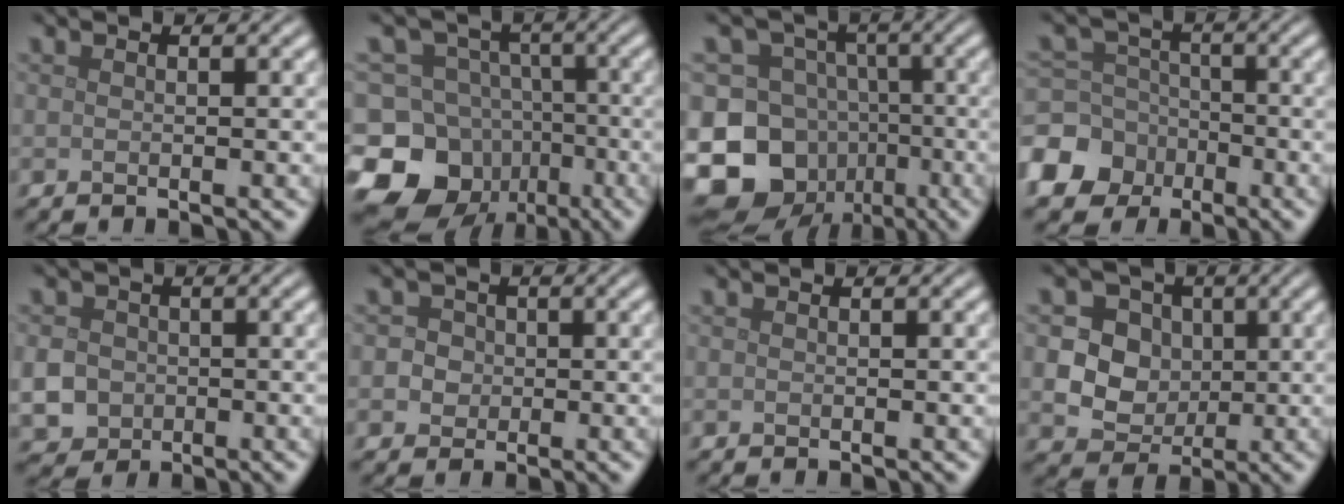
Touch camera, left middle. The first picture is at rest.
{"total": 15.4, "force": [-7.5, 12.7, 4.5], "torque": [-0.117, -0.024, -0.131]}
{"total": 16.2, "force": [-6.9, 13.5, 5.7], "torque": [-0.140, -0.031, -0.122]}
{"total": 8.5, "force": [-4.5, 6.9, 1.9], "torque": [-0.043, -0.019, -0.105]}
{"total": 4.4, "force": [-0.8, 4.0, 1.6], "torque": [-0.036, -0.009, -0.022]}
{"total": 3.5, "force": [0.6, 3.2, 1.3], "torque": [-0.001, 0.022, -0.005]}
{"total": 0.0}
{"total": 6.4, "force": [1.2, 5.5, 3.0], "torque": [-0.045, 0.013, 0.012]}